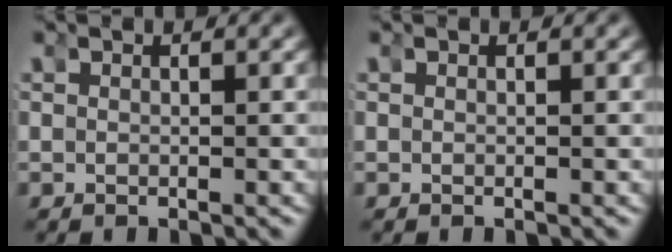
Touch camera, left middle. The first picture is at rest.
{"total": 0.0}